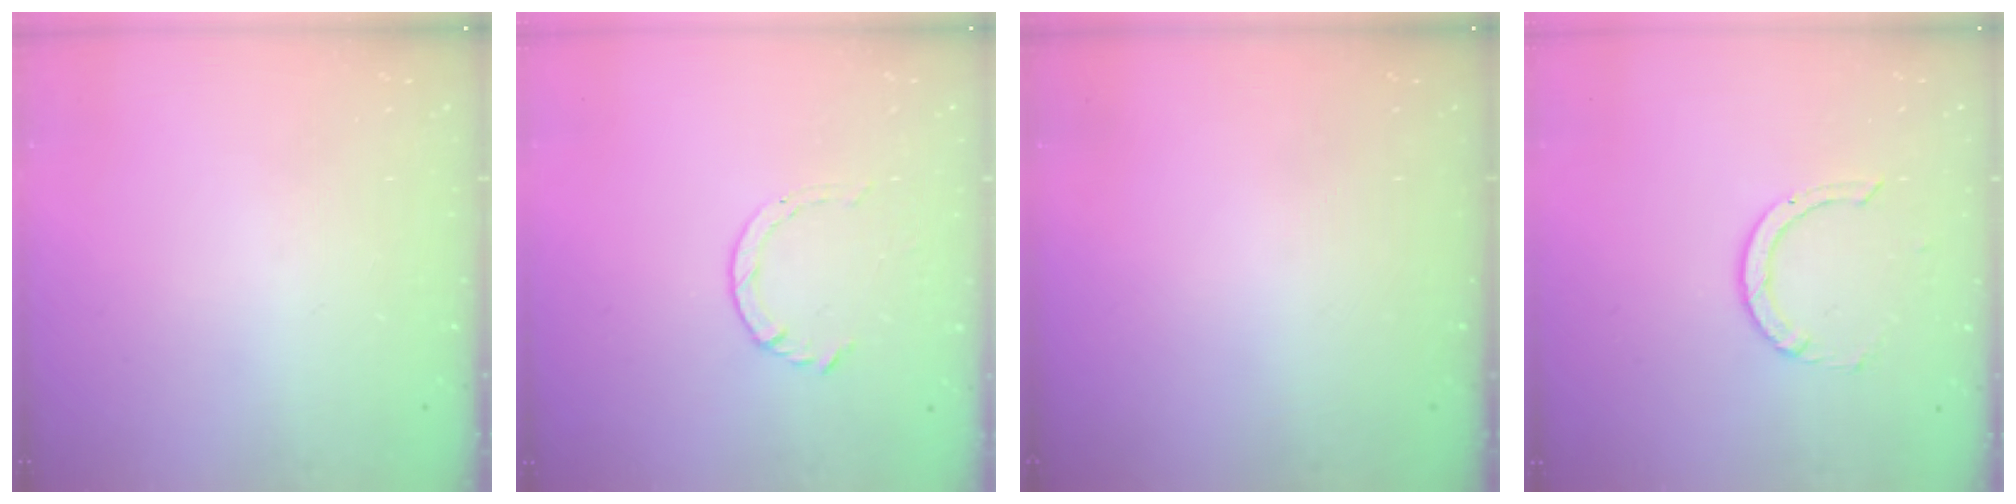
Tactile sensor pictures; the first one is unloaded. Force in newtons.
{"total": 3.4, "press": 3.4, "slide": 0.5}
{"total": 0.0}
{"total": 1.7, "press": 1.7, "slide": 0.1}